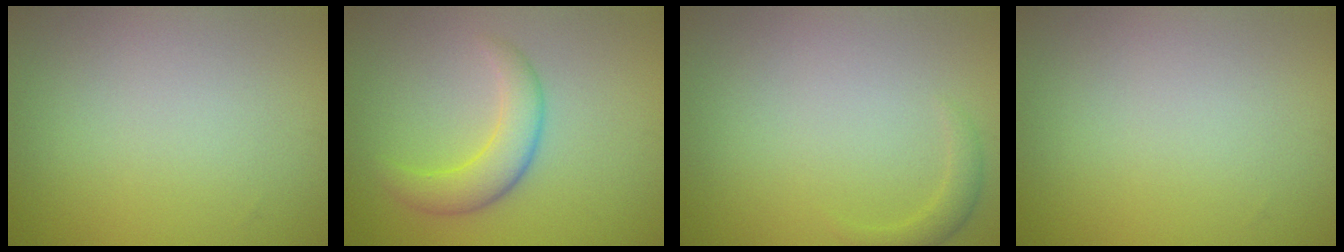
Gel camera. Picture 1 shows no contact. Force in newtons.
{"total": 3.6, "press": 3.6, "slide": 0.1}
{"total": 1.2, "press": 1.2, "slide": 0.1}
{"total": 0.0}